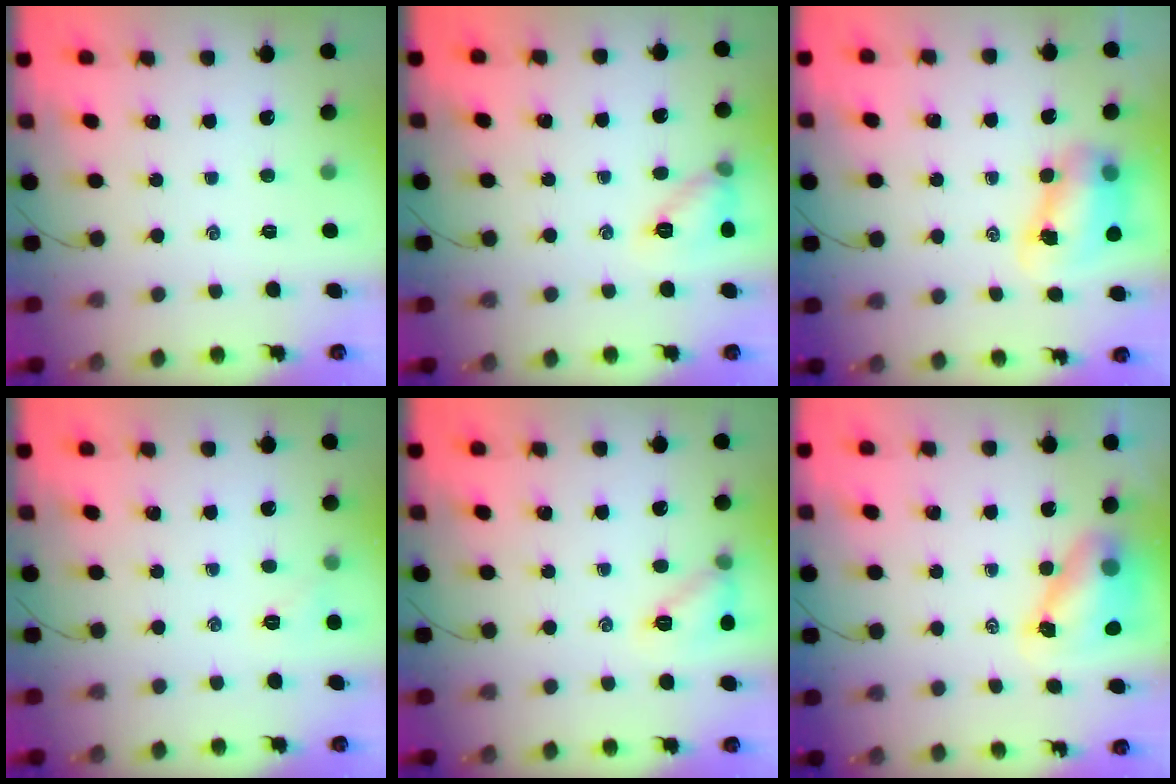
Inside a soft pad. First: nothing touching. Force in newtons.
{"total": 8.5, "press": 8.4, "slide": 1.4}
{"total": 7.9, "press": 7.8, "slide": 1.2}
{"total": 5.2, "press": 5.0, "slide": 1.4}
{"total": 8.7, "press": 8.7, "slide": 1.0}
{"total": 7.3, "press": 7.2, "slide": 1.2}